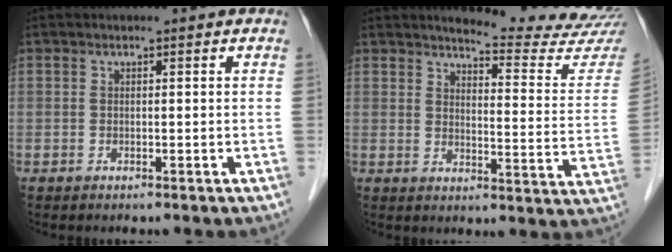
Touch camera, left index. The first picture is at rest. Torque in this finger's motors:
{"motor_torque": [0.60, -0.64, 0.03, 0.01]}